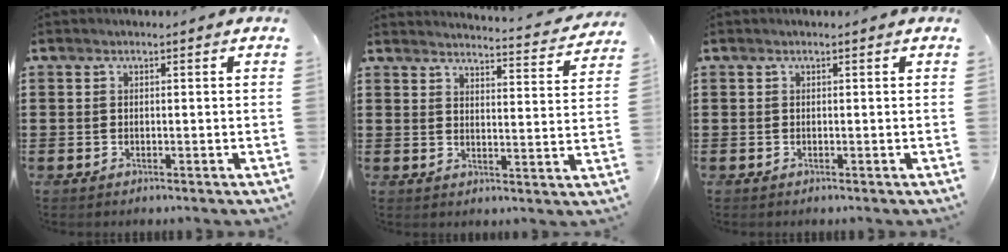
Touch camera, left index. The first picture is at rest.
{"total": 3.5, "force": [3.5, -0.3, 0.6], "torque": [-0.021, -0.031, 0.057]}
{"total": 0.0}